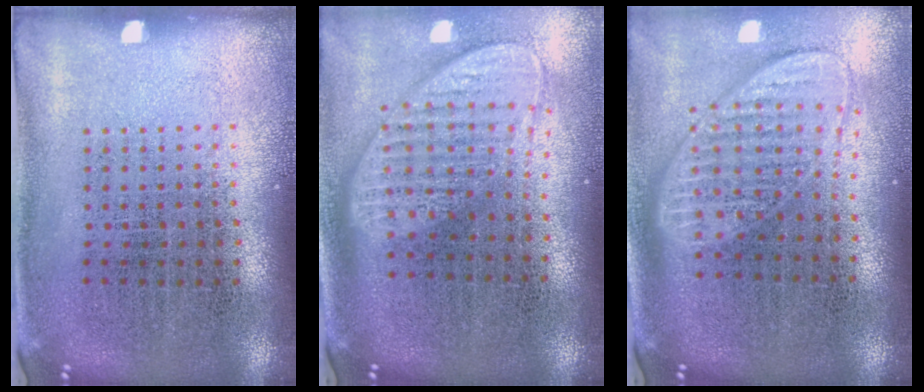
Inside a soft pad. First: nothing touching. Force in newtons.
{"total": 2.0, "press": 1.6, "slide": 1.2}
{"total": 1.9, "press": 1.5, "slide": 1.2}